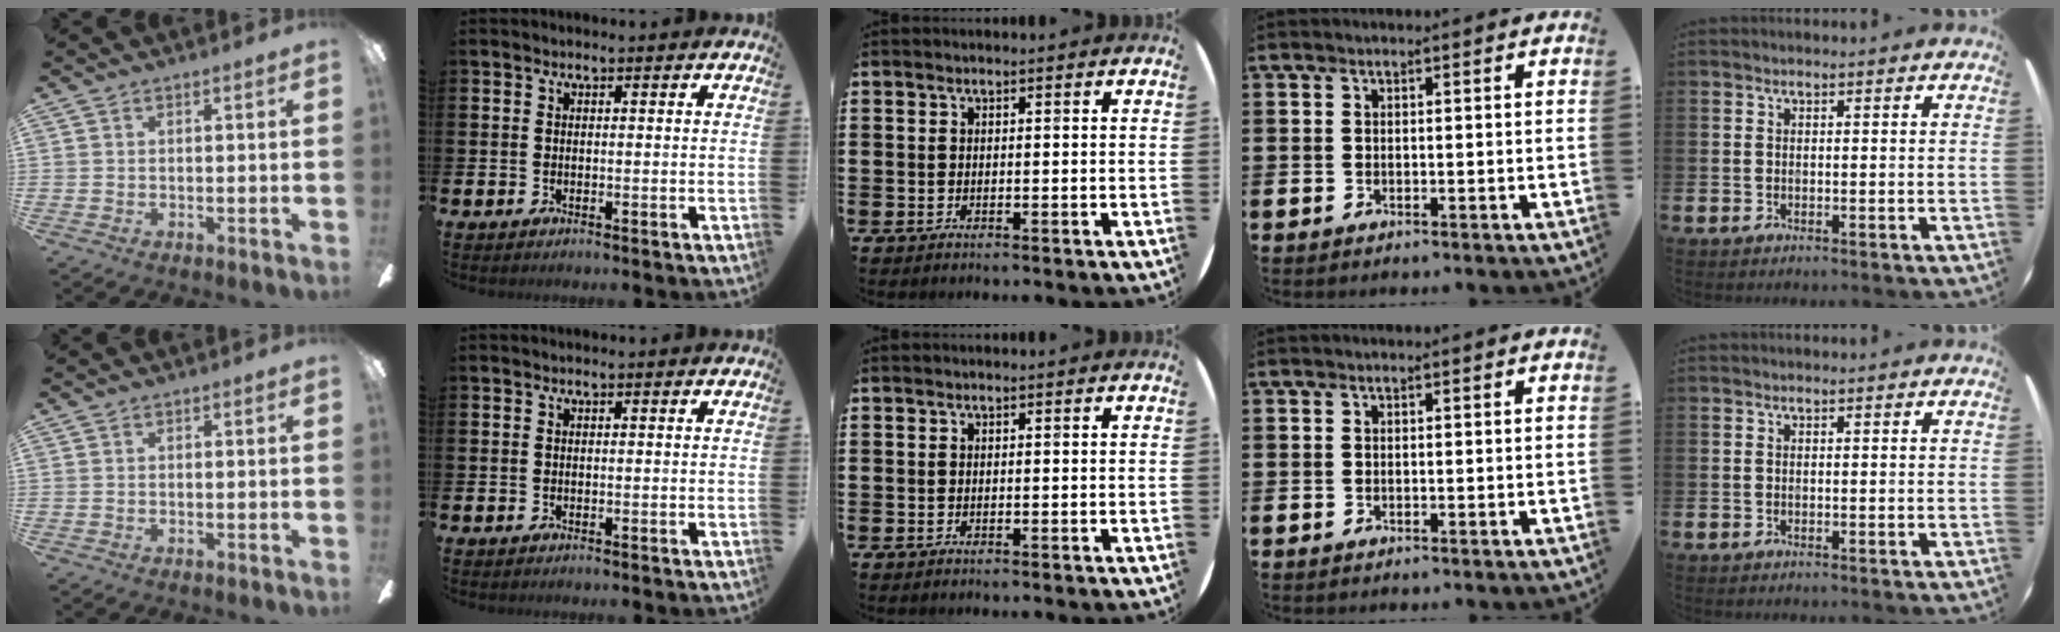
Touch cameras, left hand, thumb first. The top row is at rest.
{}